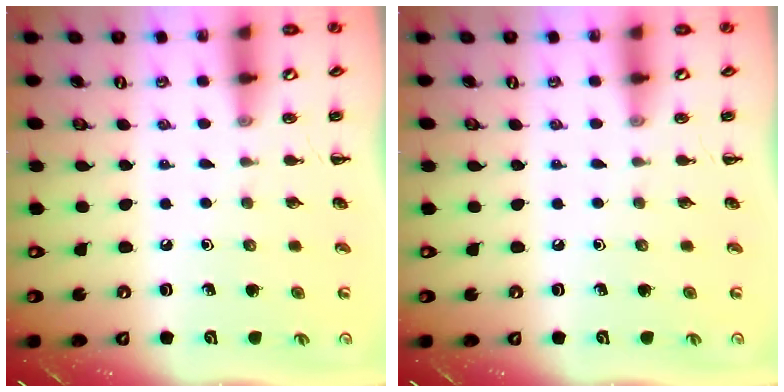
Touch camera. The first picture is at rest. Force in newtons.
{"total": 0.0}